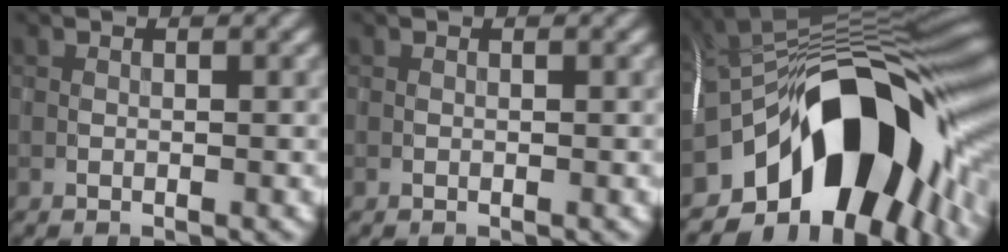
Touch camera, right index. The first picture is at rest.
{"total": 0.0}
{"total": 15.9, "force": [-6.1, 9.1, 11.6], "torque": [-0.150, 0.014, -0.108]}